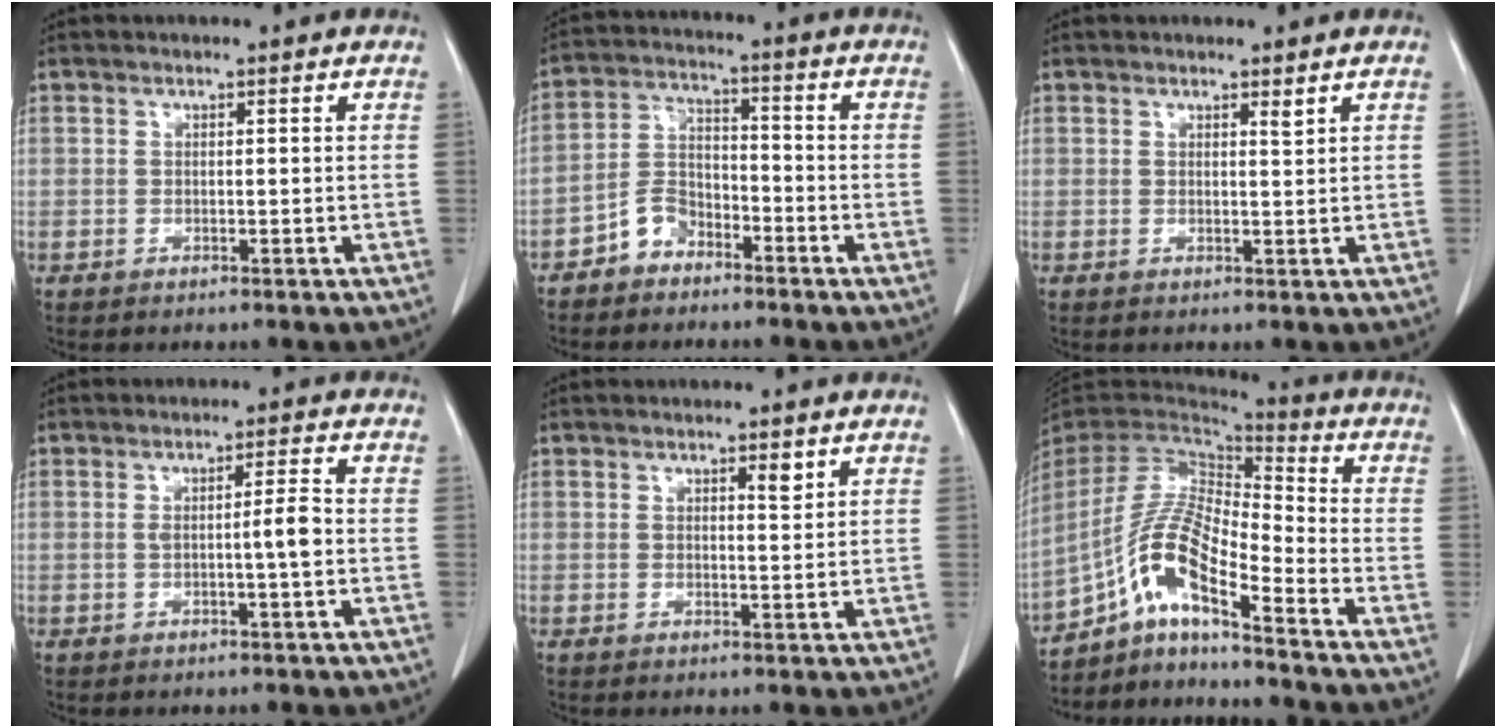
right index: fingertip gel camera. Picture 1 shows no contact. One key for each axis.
{"total": 5.6, "fx": -3.9, "fy": 3.5, "fz": 2.1, "tx": -0.045, "ty": 0.013, "tz": -0.077}
{"total": 1.0, "fx": 0.8, "fy": 0.0, "fz": 0.6, "tx": -0.009, "ty": -0.008, "tz": 0.012}
{"total": 3.5, "fx": -0.4, "fy": -0.1, "fz": 3.4, "tx": -0.058, "ty": 0.001, "tz": -0.006}
{"total": 2.0, "fx": 1.2, "fy": 0.4, "fz": 1.5, "tx": -0.023, "ty": -0.005, "tz": 0.018}
{"total": 11.6, "fx": -6.9, "fy": 1.6, "fz": 9.2, "tx": -0.194, "ty": 0.013, "tz": -0.133}